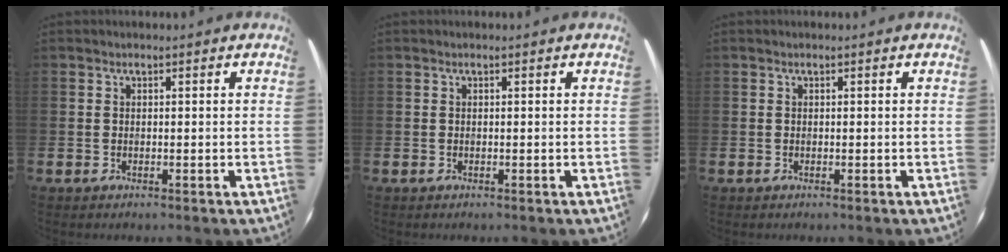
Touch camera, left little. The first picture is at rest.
{"total": 0.0}
{"total": 0.0}